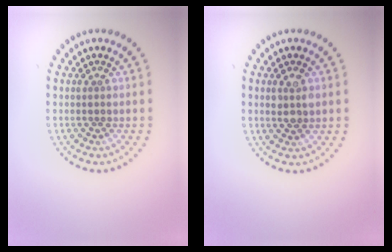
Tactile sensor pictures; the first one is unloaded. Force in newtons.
{"total": 2.1, "press": 2.0, "slide": 0.4}